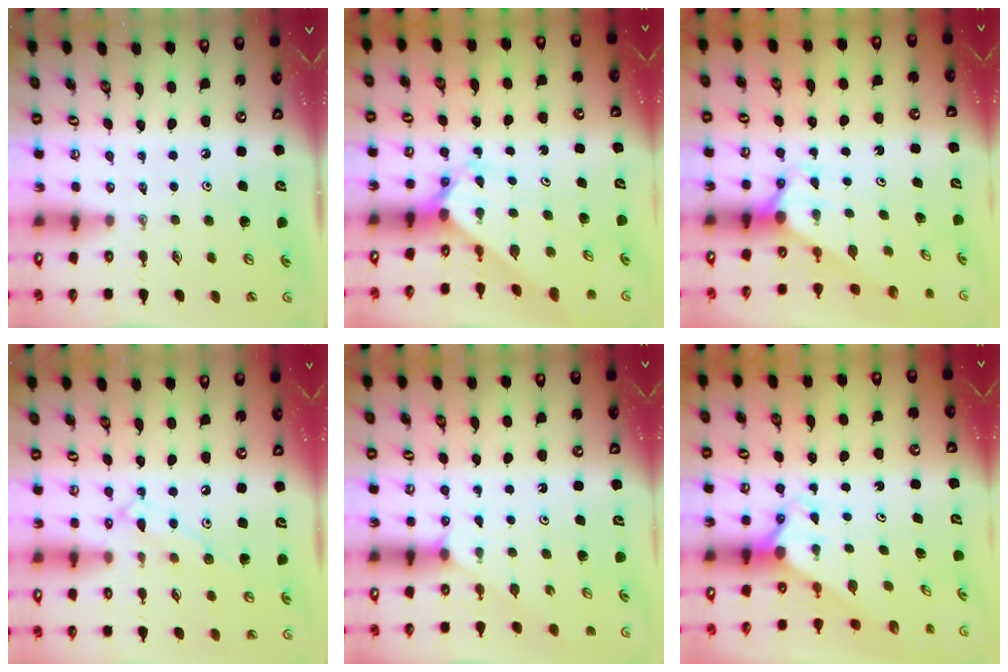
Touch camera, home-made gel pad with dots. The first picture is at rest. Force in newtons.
{"total": 2.2, "press": 2.2, "slide": 0.2}
{"total": 2.9, "press": 2.9, "slide": 0.0}
{"total": 9.5, "press": 9.5, "slide": 0.8}
{"total": 2.1, "press": 2.0, "slide": 0.3}
{"total": 2.7, "press": 2.7, "slide": 0.2}